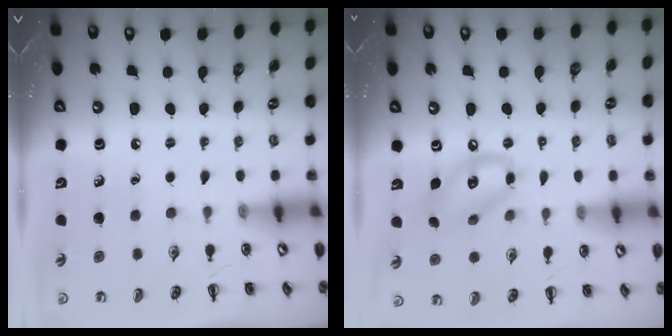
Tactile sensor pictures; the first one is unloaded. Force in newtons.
{"total": 13.2, "press": 12.8, "slide": 2.9}